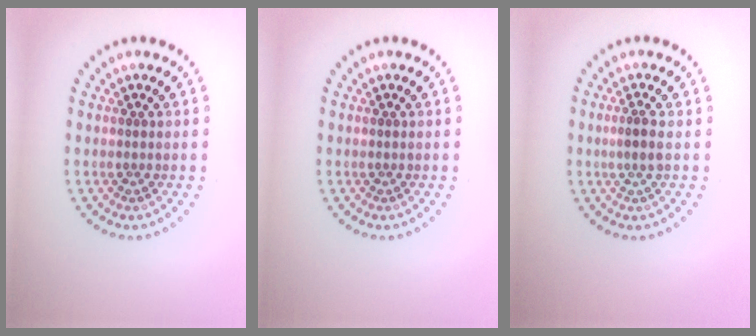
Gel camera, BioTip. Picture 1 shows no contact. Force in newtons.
{"total": 0.0}
{"total": 1.1, "press": 0.9, "slide": 0.7}